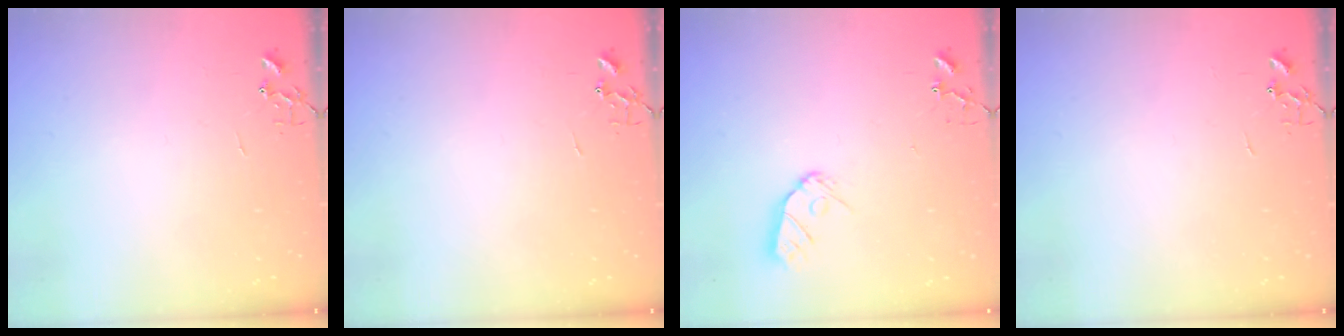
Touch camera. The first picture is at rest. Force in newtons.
{"total": 0.0}
{"total": 8.6, "press": 8.5, "slide": 0.7}
{"total": 0.0}